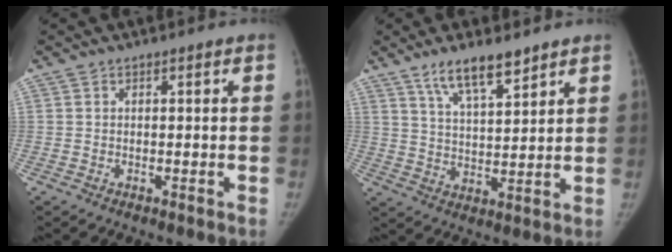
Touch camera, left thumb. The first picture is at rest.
{"total": 8.9, "force": [6.4, 2.4, 5.7], "torque": [-0.082, -0.037, 0.120]}